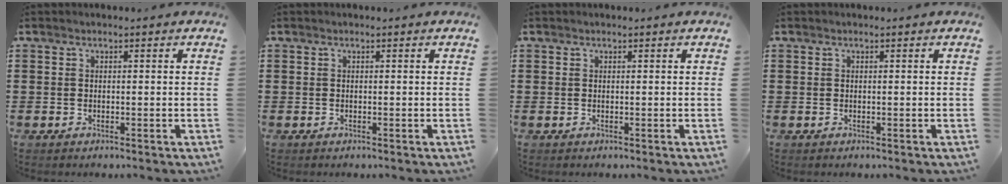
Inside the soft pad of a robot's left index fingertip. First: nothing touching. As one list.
[{"total": 0.0}, {"total": 0.0}, {"total": 0.0}]